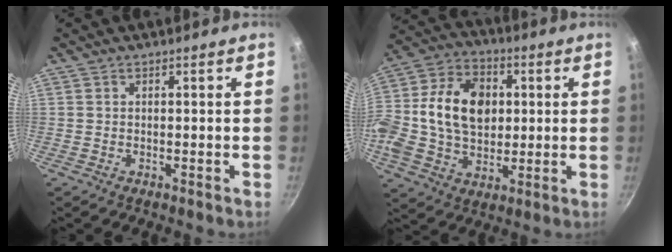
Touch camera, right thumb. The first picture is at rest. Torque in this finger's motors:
{"motor_torque": [2.36, 2.65, 1.48, -0.88, 0.20]}